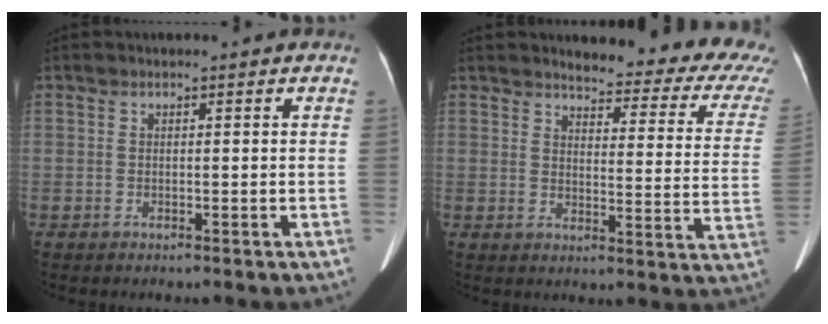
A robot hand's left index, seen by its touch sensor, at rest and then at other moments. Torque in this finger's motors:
{"motor_torque": [0.91, -1.23, 0.15, 0.04]}